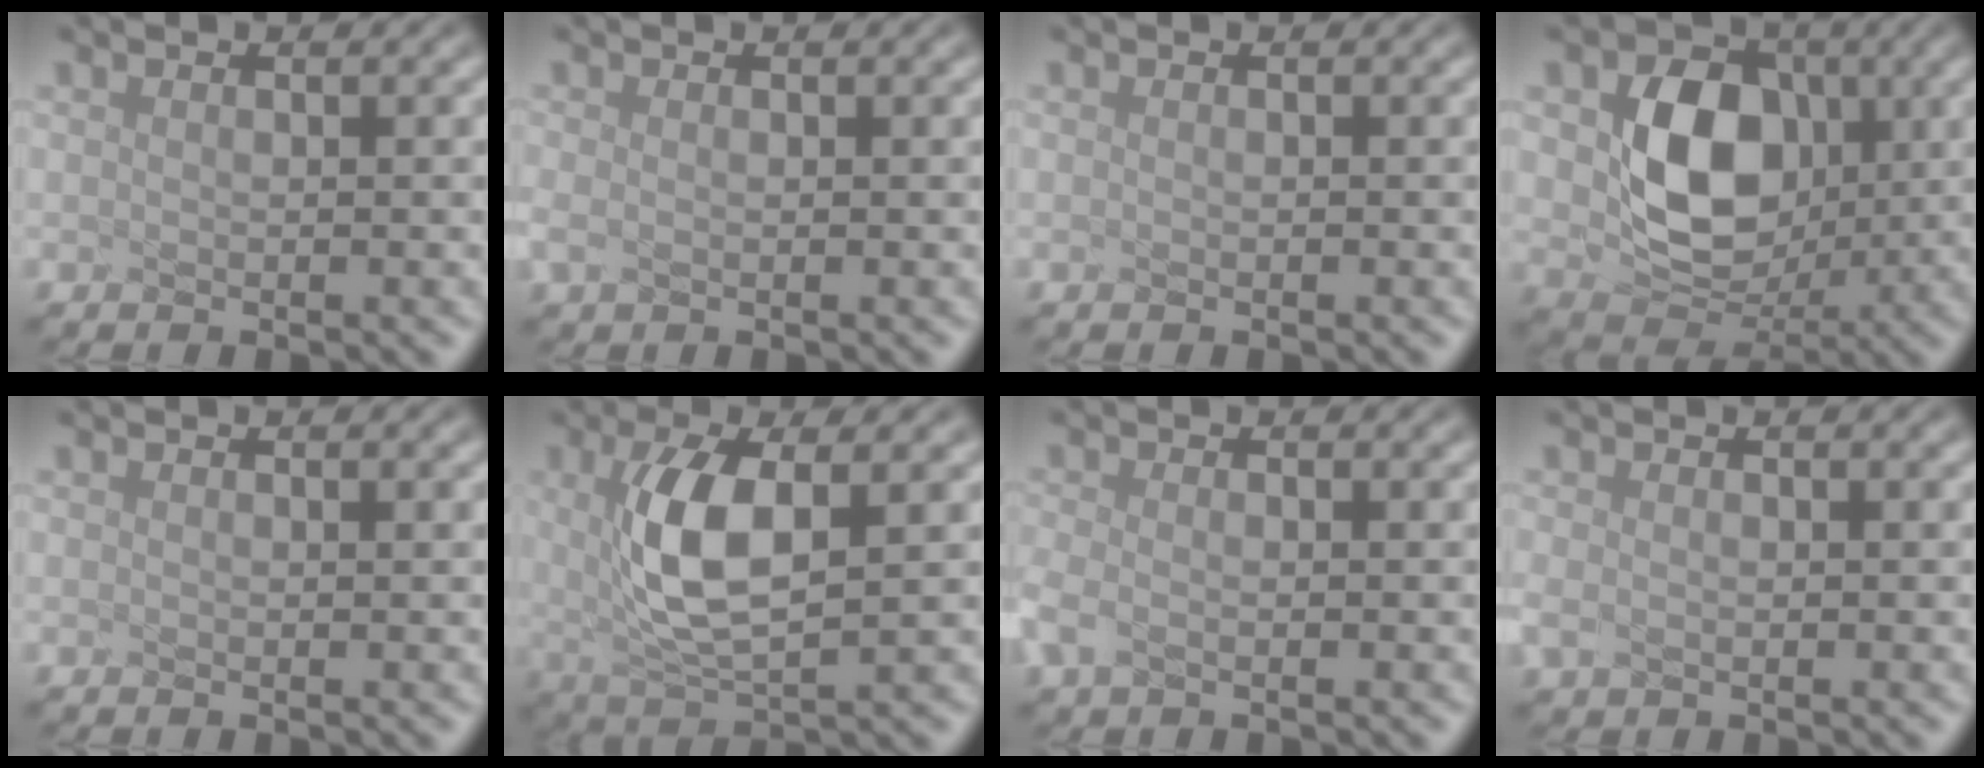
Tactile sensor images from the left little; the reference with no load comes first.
{"total": 0.8, "force": [-0.6, -0.4, -0.1], "torque": [-0.026, -0.001, 0.011]}
{"total": 0.0}
{"total": 5.9, "force": [-0.6, 4.5, 3.7], "torque": [-0.104, -0.017, 0.036]}
{"total": 0.0}
{"total": 4.7, "force": [-0.4, 1.2, 4.6], "torque": [-0.137, -0.012, 0.037]}
{"total": 1.4, "force": [-1.2, -0.6, 0.1], "torque": [-0.033, 0.000, 0.013]}
{"total": 0.8, "force": [-0.6, -0.5, -0.2], "torque": [-0.025, -0.004, 0.017]}